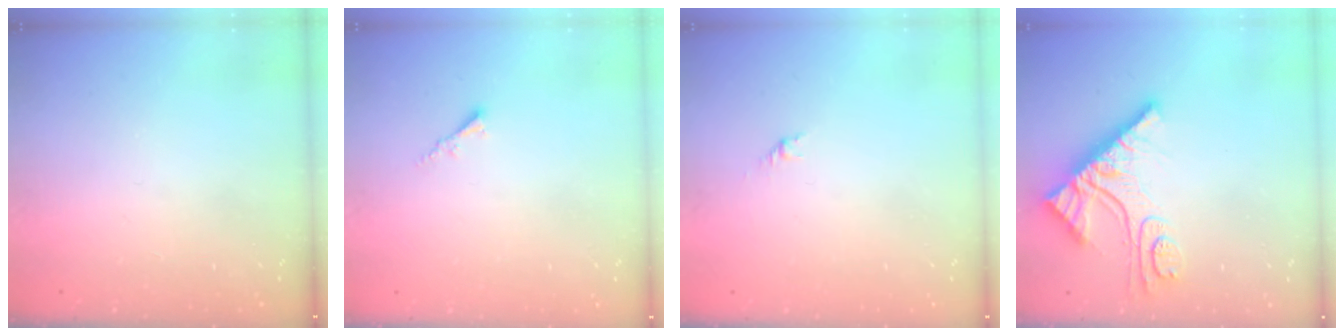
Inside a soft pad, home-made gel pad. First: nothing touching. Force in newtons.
{"total": 1.7, "press": 1.6, "slide": 0.5}
{"total": 1.7, "press": 1.6, "slide": 0.7}
{"total": 11.8, "press": 11.7, "slide": 0.9}